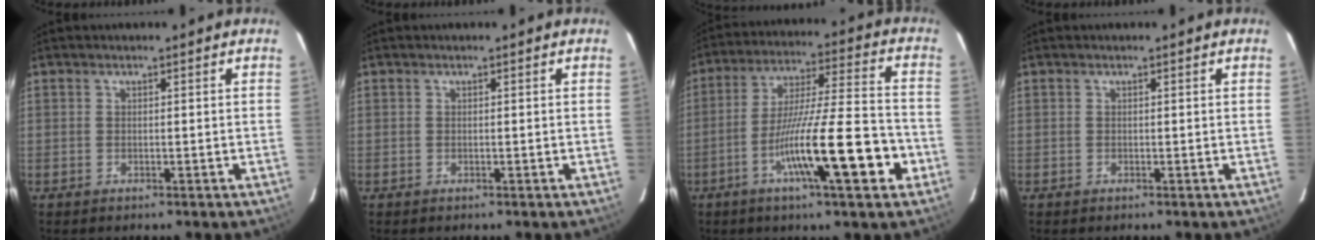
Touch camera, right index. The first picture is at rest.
{"total": 0.0}
{"total": 16.9, "force": [-6.4, 1.0, 15.6], "torque": [-0.264, -0.007, -0.107]}
{"total": 0.0}